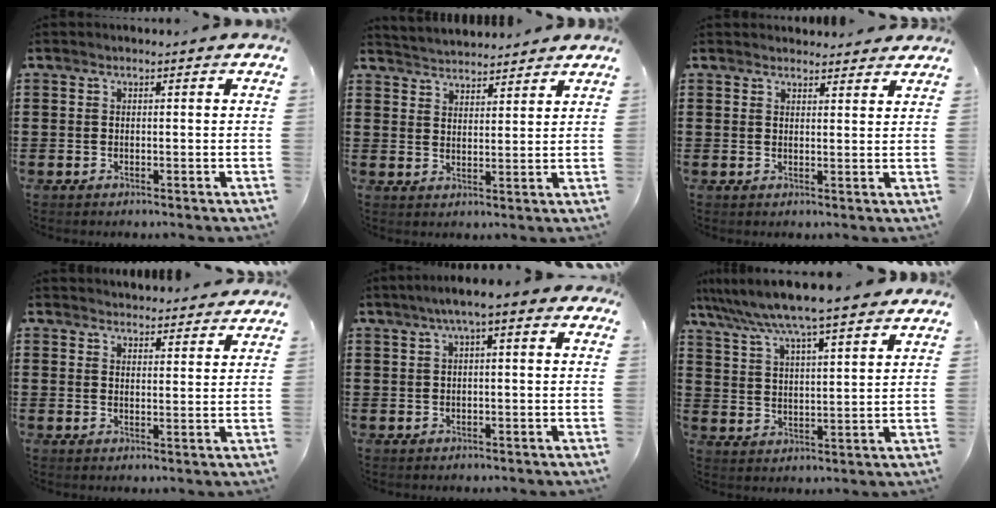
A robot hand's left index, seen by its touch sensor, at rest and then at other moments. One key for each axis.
{"total": 3.5, "fx": 3.5, "fy": 0.0, "fz": -0.4, "tx": -0.006, "ty": -0.014, "tz": 0.064}
{"total": 2.2, "fx": 2.2, "fy": 0.3, "fz": 0.0, "tx": 0.002, "ty": -0.006, "tz": 0.041}
{"total": 3.1, "fx": 3.1, "fy": 0.3, "fz": -0.2, "tx": 0.002, "ty": -0.014, "tz": 0.058}
{"total": 2.6, "fx": -0.2, "fy": 0.5, "fz": 2.5, "tx": -0.046, "ty": 0.005, "tz": -0.007}
{"total": 7.0, "fx": 6.2, "fy": 0.1, "fz": 3.2, "tx": -0.089, "ty": -0.030, "tz": 0.105}